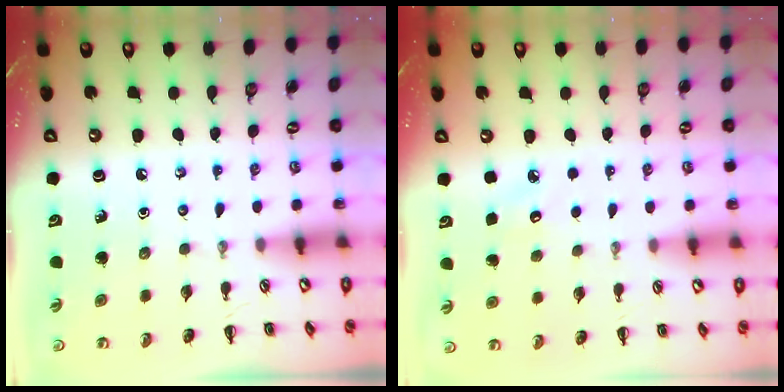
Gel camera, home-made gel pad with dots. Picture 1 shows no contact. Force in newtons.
{"total": 5.1, "press": 4.9, "slide": 1.5}